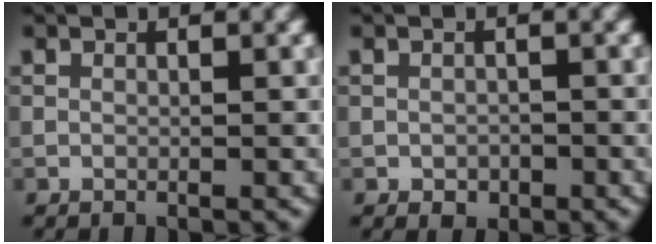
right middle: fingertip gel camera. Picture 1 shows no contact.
{"total": 1.1, "force": [-0.4, 0.8, 0.6], "torque": [-0.009, -0.003, -0.008]}